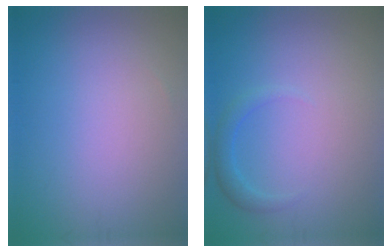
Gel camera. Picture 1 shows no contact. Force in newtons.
{"total": 1.4, "press": 1.4, "slide": 0.1}